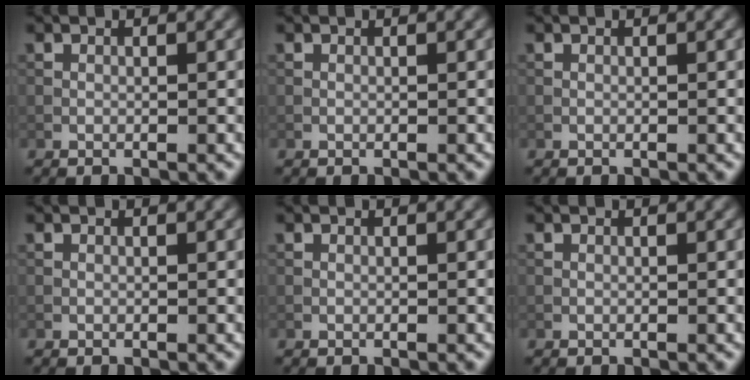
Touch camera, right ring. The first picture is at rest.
{"total": 0.0}
{"total": 0.0}
{"total": 0.0}
{"total": 0.0}
{"total": 0.0}